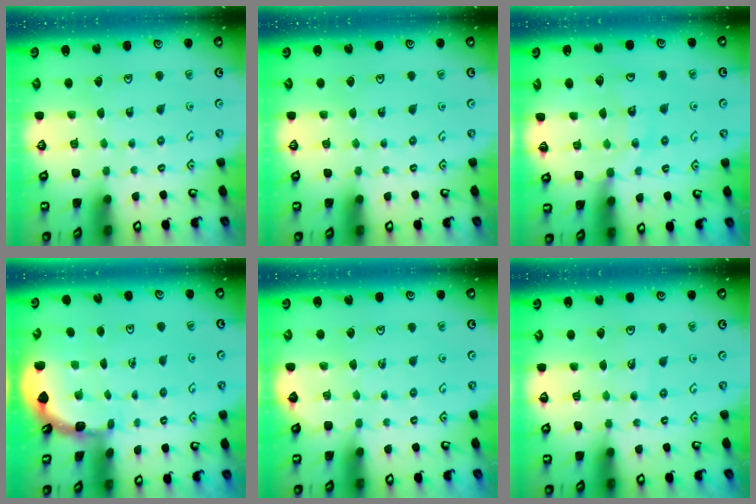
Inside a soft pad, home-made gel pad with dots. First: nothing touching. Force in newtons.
{"total": 0.0}
{"total": 9.5, "press": 9.5, "slide": 0.2}
{"total": 1.7, "press": 1.6, "slide": 0.1}
{"total": 1.4, "press": 1.3, "slide": 0.3}
{"total": 3.2, "press": 3.0, "slide": 1.3}